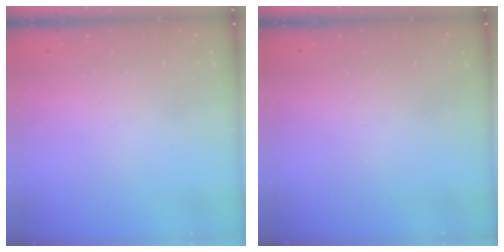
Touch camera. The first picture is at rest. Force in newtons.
{"total": 0.0}